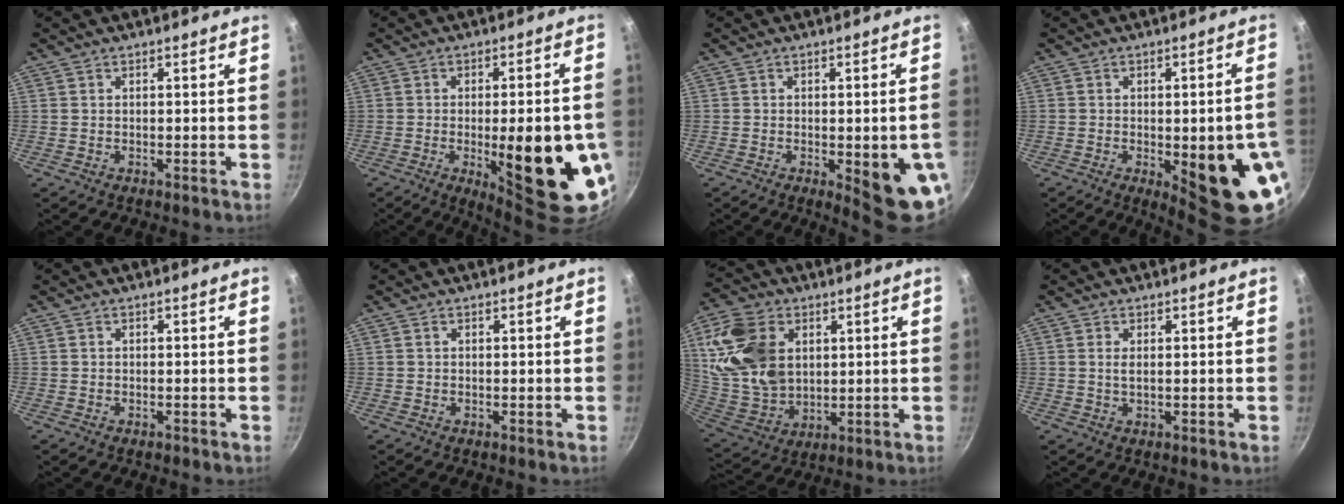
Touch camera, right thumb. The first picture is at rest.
{"total": 23.9, "force": [-5.6, 7.5, 22.0], "torque": [-0.228, -0.002, -0.048]}
{"total": 14.7, "force": [-3.8, 4.8, 13.4], "torque": [-0.132, 0.001, -0.026]}
{"total": 21.4, "force": [-4.7, 7.0, 19.6], "torque": [-0.199, 0.006, -0.028]}
{"total": 0.0}
{"total": 0.0}
{"total": 18.0, "force": [4.7, 12.4, 12.1], "torque": [-0.237, -0.010, 0.103]}
{"total": 1.4, "force": [0.4, 0.5, 1.3], "torque": [-0.029, -0.002, 0.012]}